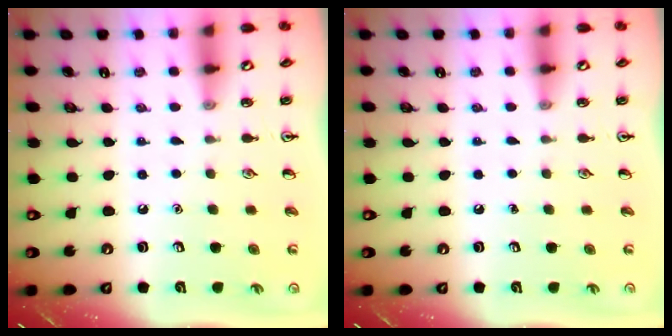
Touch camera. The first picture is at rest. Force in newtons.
{"total": 0.0}